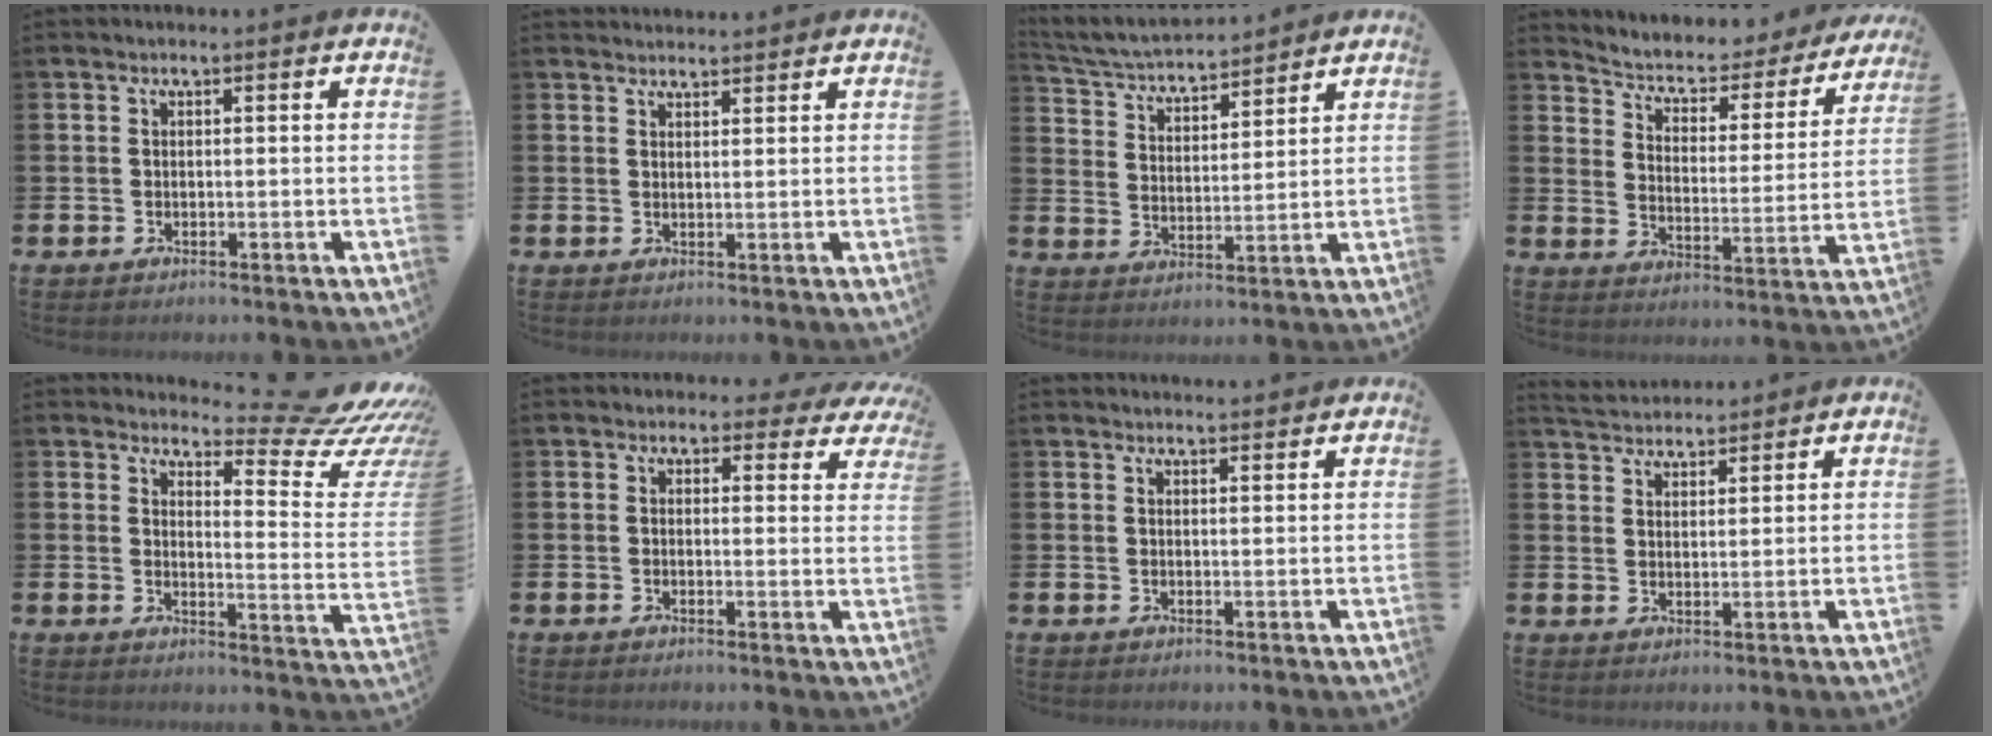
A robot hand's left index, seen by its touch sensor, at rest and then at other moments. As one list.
[{"total": 2.1, "force": [2.0, 0.4, 0.0], "torque": [0.006, -0.011, 0.036]}, {"total": 4.4, "force": [4.3, 0.9, 0.6], "torque": [-0.040, -0.032, 0.071]}, {"total": 4.2, "force": [3.8, 1.6, 1.0], "torque": [-0.048, -0.034, 0.055]}, {"total": 7.4, "force": [6.6, 1.5, 2.9], "torque": [-0.033, -0.067, 0.104]}, {"total": 2.1, "force": [1.7, 1.2, 0.3], "torque": [0.004, -0.010, 0.024]}, {"total": 1.9, "force": [1.9, 0.2, -0.1], "torque": [0.007, -0.013, 0.033]}, {"total": 3.9, "force": [3.8, 0.7, -0.1], "torque": [-0.018, -0.014, 0.072]}]